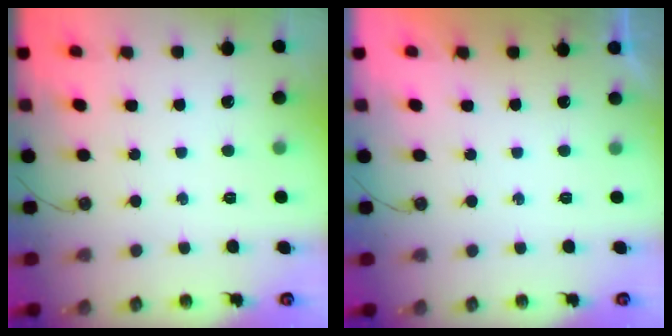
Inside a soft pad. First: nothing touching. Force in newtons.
{"total": 0.0}